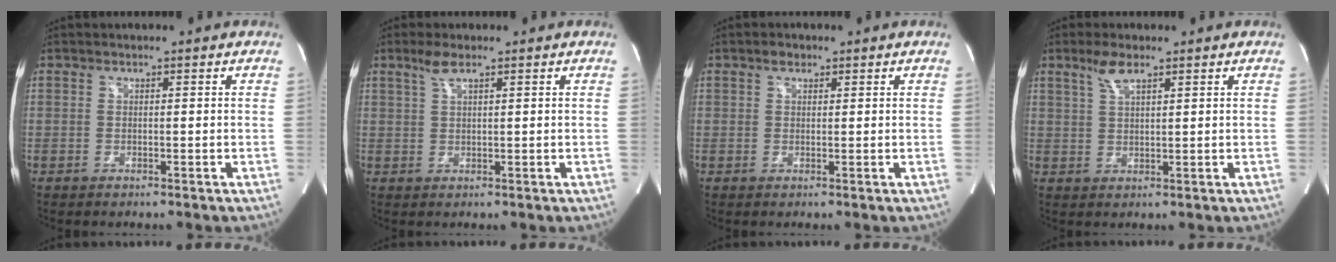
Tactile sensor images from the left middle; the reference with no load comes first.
{"total": 2.6, "force": [1.7, 0.3, 1.8], "torque": [-0.046, 0.006, 0.038]}
{"total": 1.4, "force": [0.9, 0.9, 0.6], "torque": [-0.014, 0.006, 0.014]}
{"total": 3.6, "force": [2.4, 0.7, 2.5], "torque": [-0.058, 0.005, 0.051]}